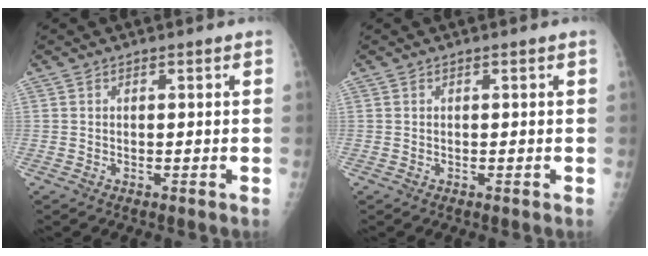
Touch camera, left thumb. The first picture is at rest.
{"total": 0.0}